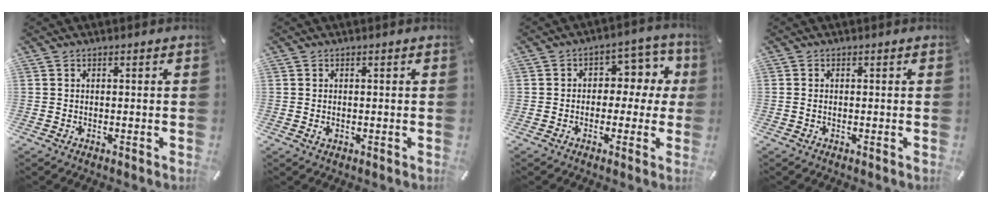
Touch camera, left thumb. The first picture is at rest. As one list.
[{"total": 0.7, "force": [-0.1, 0.5, 0.5], "torque": [-0.010, 0.001, -0.002]}, {"total": 7.8, "force": [0.4, 6.0, 5.0], "torque": [-0.059, 0.002, 0.001]}, {"total": 0.7, "force": [-0.1, 0.4, 0.6], "torque": [-0.012, 0.002, -0.003]}]